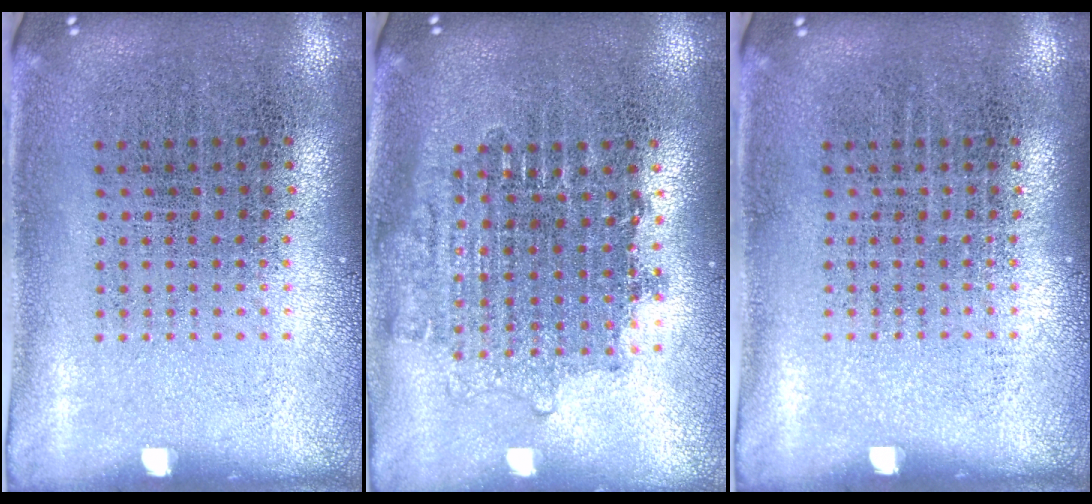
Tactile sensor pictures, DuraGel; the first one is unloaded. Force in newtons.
{"total": 1.6, "press": 1.3, "slide": 0.9}
{"total": 0.0}